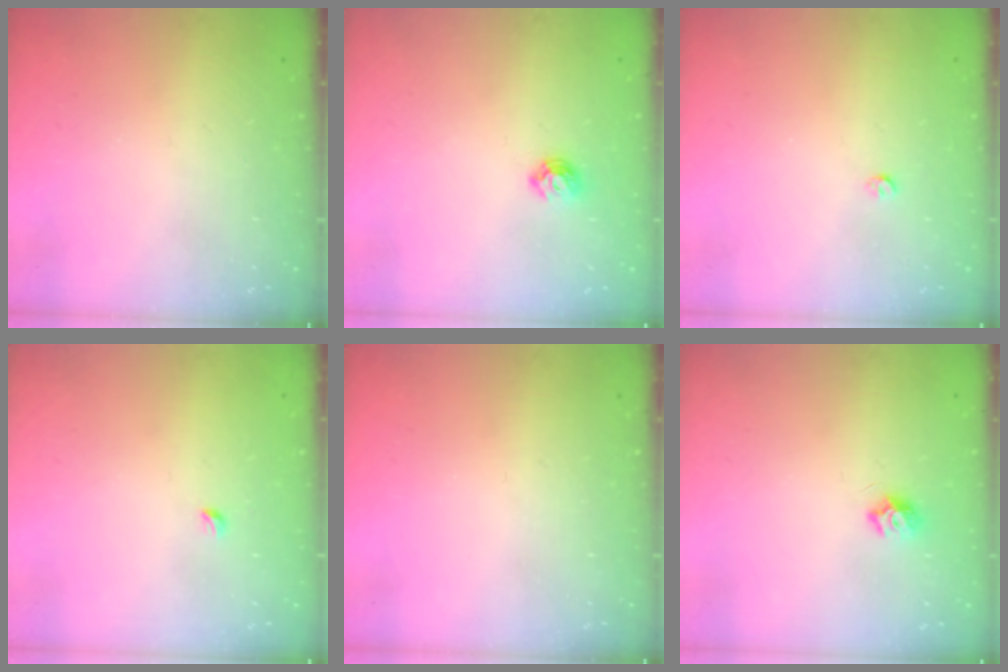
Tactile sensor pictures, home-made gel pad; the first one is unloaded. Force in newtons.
{"total": 6.6, "press": 6.6, "slide": 1.0}
{"total": 2.8, "press": 2.8, "slide": 0.5}
{"total": 2.7, "press": 2.6, "slide": 0.6}
{"total": 0.0}
{"total": 6.8, "press": 6.8, "slide": 0.5}